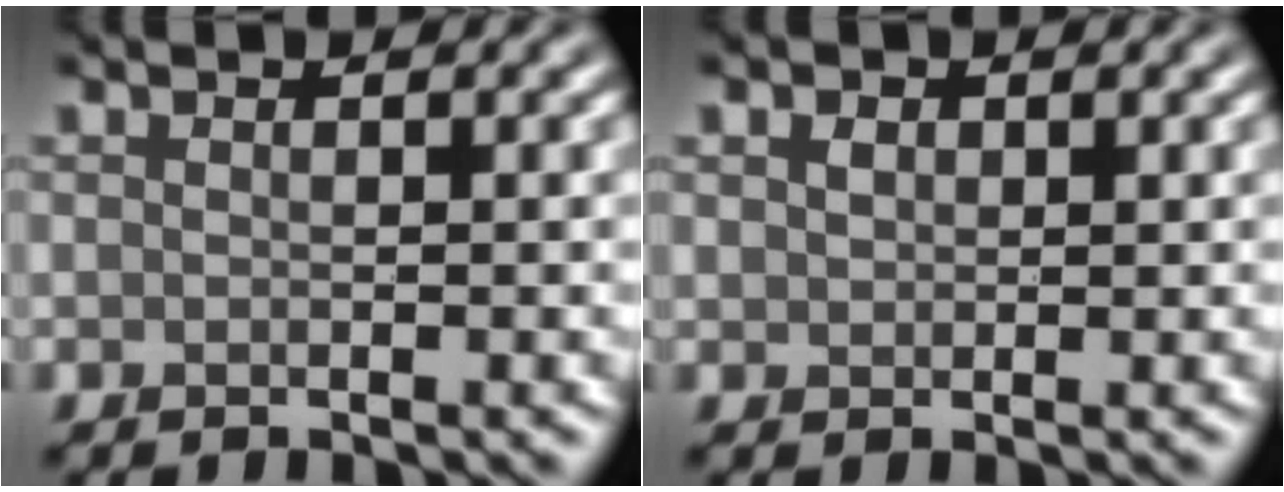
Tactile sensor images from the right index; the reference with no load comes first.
{"total": 1.0, "force": [0.4, 0.8, 0.4], "torque": [-0.008, 0.002, 0.007]}